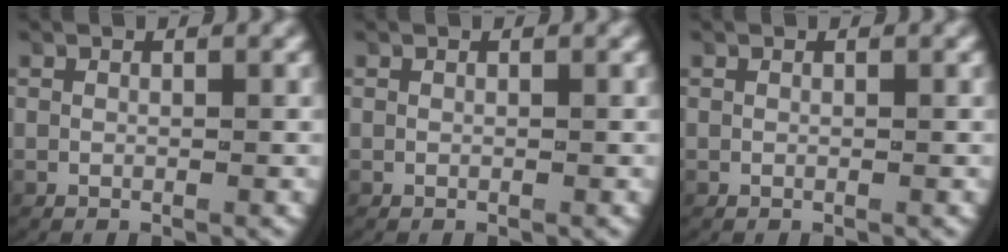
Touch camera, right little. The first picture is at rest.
{"total": 0.0}
{"total": 0.0}